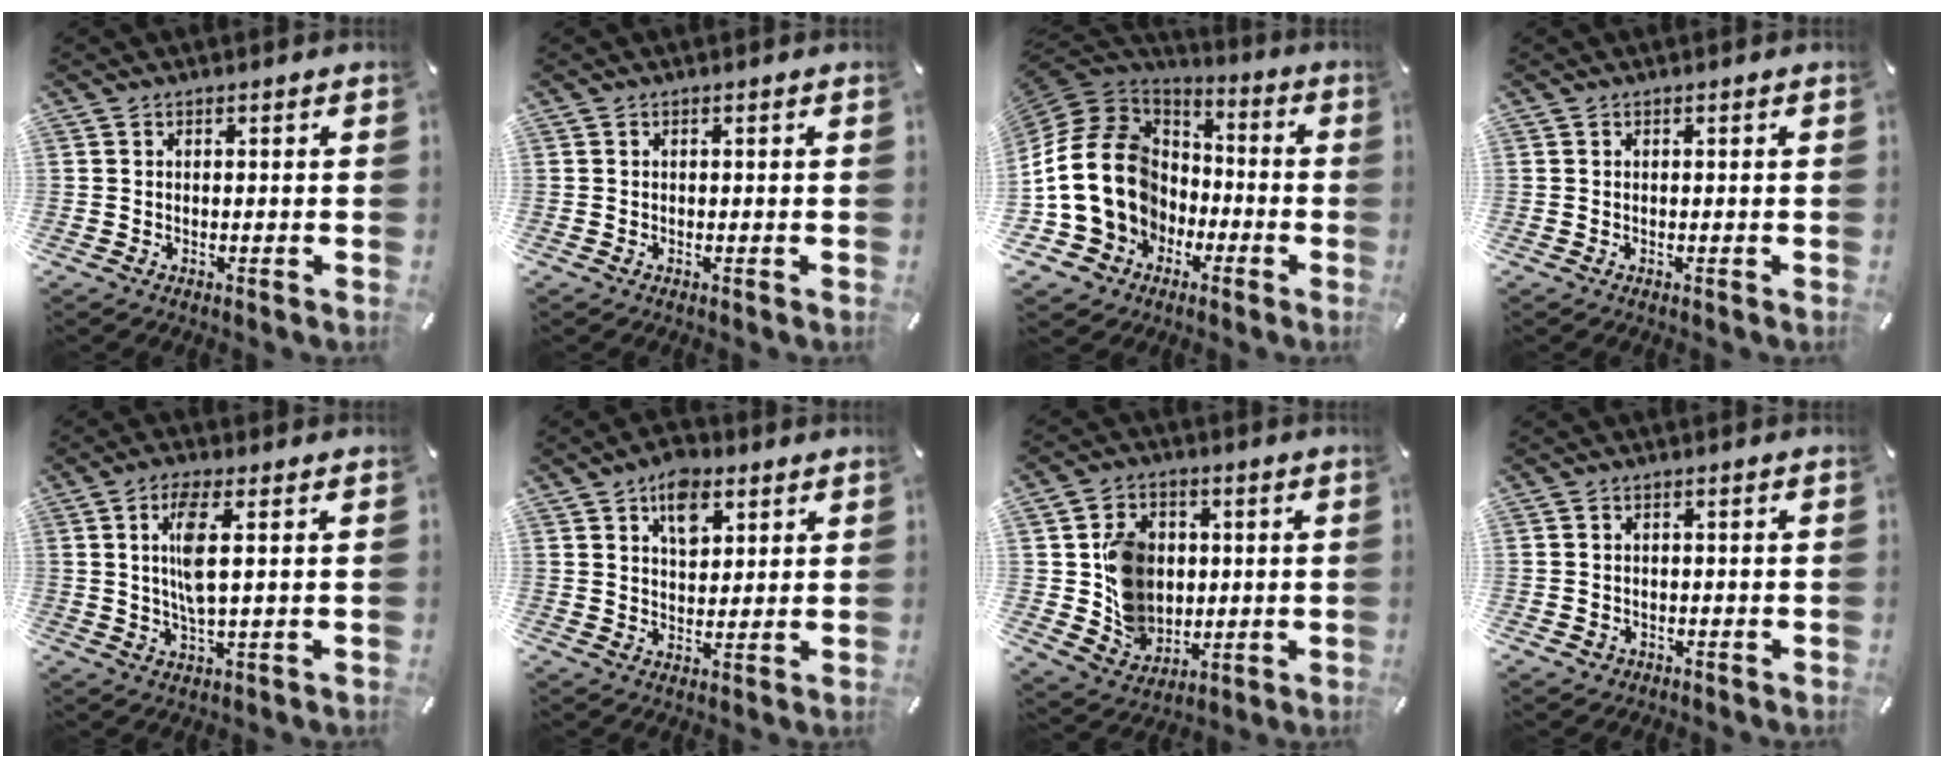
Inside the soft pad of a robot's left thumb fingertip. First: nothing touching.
{"total": 0.0}
{"total": 20.7, "force": [-2.4, 17.5, 10.8], "torque": [-0.232, 0.014, -0.027]}
{"total": 0.0}
{"total": 7.9, "force": [1.6, 2.0, 7.5], "torque": [-0.169, -0.005, 0.019]}
{"total": 8.0, "force": [4.3, 5.1, 4.4], "torque": [-0.054, -0.015, 0.071]}
{"total": 11.2, "force": [1.7, 10.0, 4.7], "torque": [-0.097, 0.005, 0.044]}
{"total": 1.5, "force": [-0.3, 1.4, 0.5], "torque": [-0.011, 0.005, -0.009]}